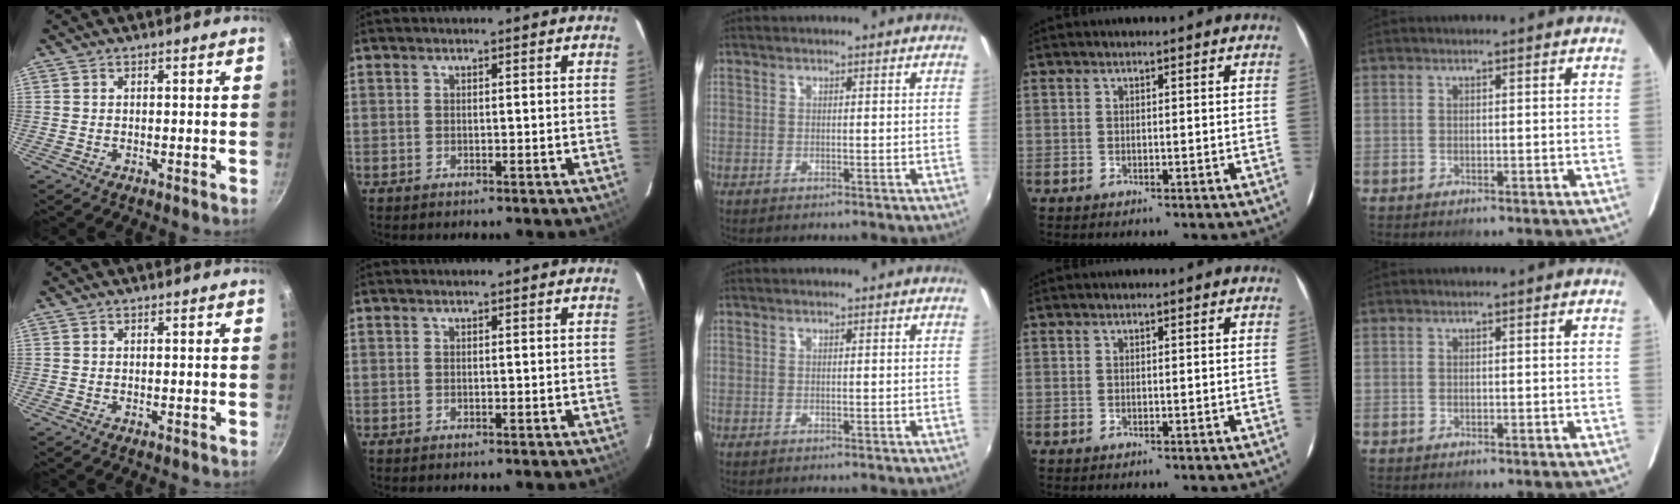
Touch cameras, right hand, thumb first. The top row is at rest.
{}